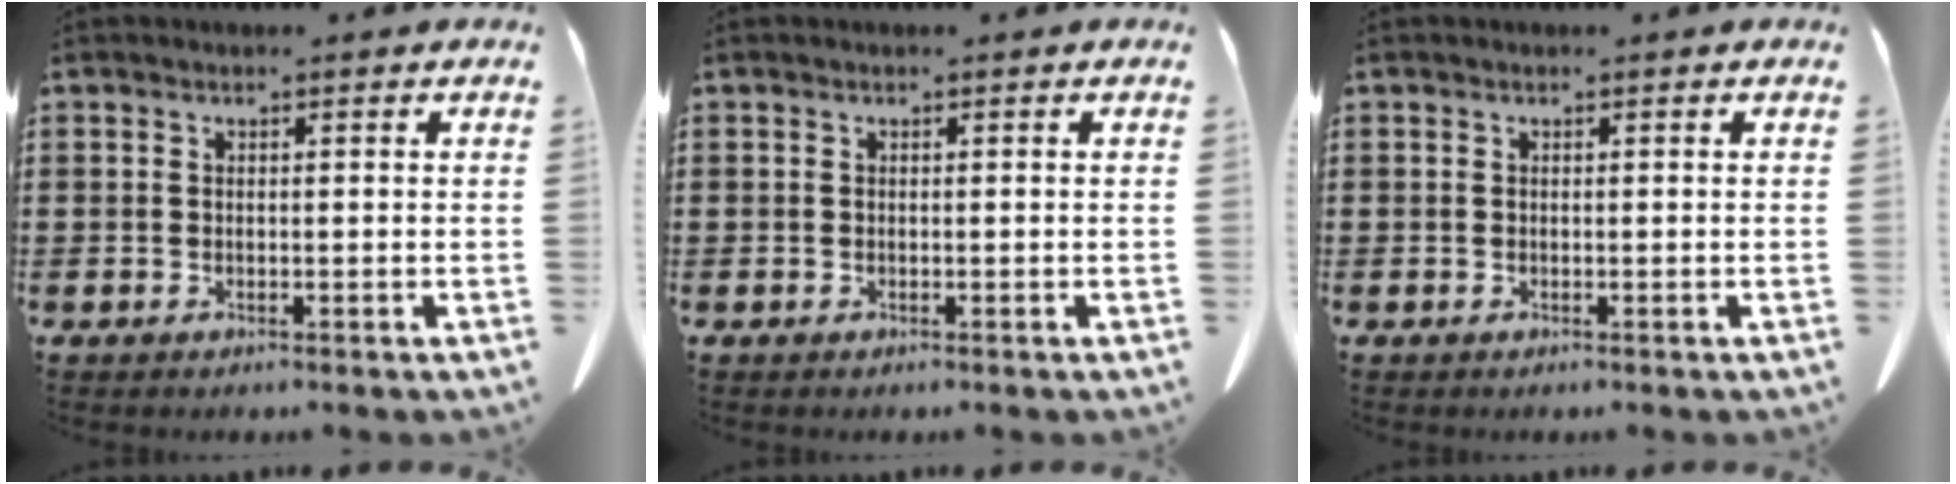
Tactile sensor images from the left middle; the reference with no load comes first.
{"total": 0.0}
{"total": 0.0}